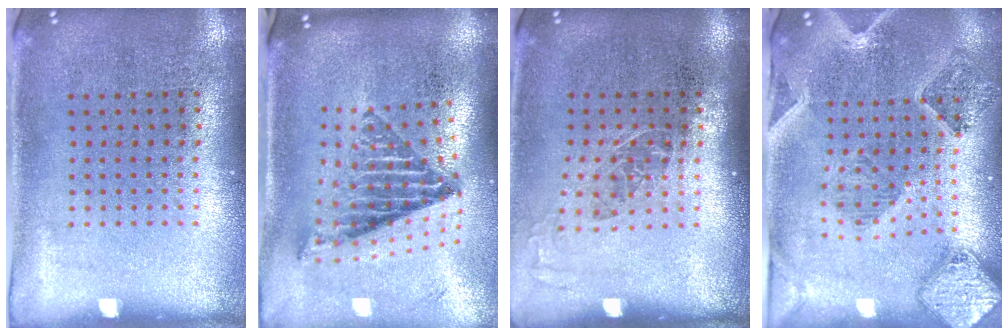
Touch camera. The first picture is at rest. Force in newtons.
{"total": 1.8, "press": 1.4, "slide": 1.1}
{"total": 1.1, "press": 1.0, "slide": 0.5}
{"total": 1.6, "press": 1.5, "slide": 0.3}